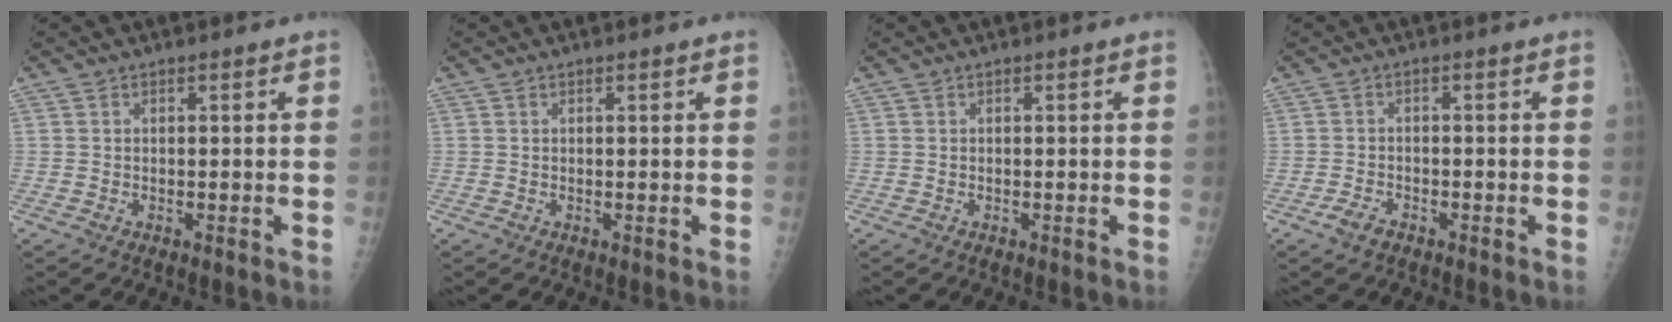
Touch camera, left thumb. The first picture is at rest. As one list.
[{"total": 0.0}, {"total": 0.0}, {"total": 2.4, "force": [-1.7, 1.3, 1.2], "torque": [-0.028, 0.006, -0.029]}]